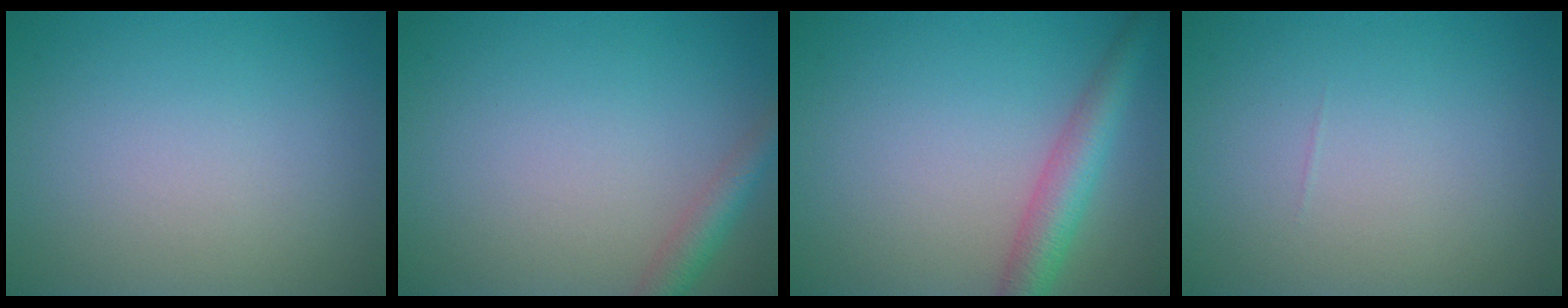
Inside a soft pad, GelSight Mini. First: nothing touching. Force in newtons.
{"total": 2.4, "press": 2.4, "slide": 0.1}
{"total": 4.1, "press": 4.1, "slide": 0.1}
{"total": 0.0}